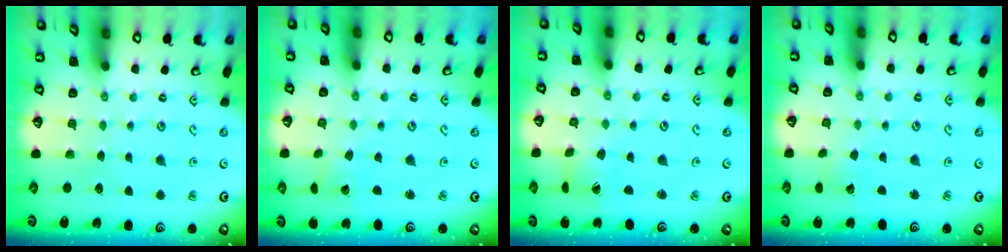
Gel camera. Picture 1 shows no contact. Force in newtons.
{"total": 2.2, "press": 2.2, "slide": 0.1}
{"total": 2.2, "press": 2.2, "slide": 0.3}
{"total": 1.4, "press": 1.4, "slide": 0.1}